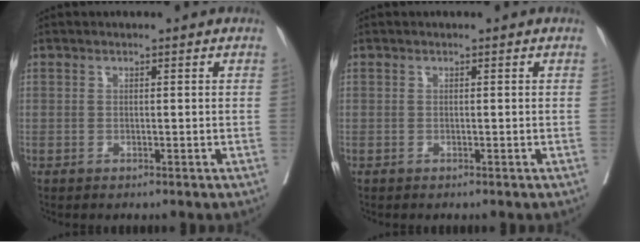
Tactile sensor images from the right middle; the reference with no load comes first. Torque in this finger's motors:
{"motor_torque": [-0.08, 0.08, 0.00, 0.00]}